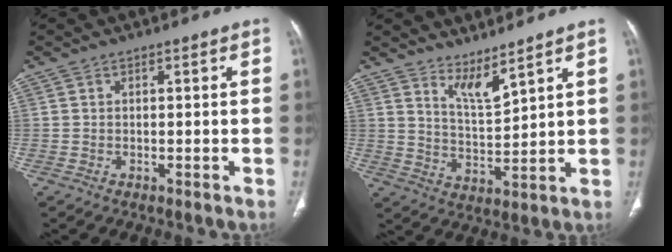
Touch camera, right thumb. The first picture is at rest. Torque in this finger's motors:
{"motor_torque": [2.11, 2.13, 0.02, -0.07, 0.00]}